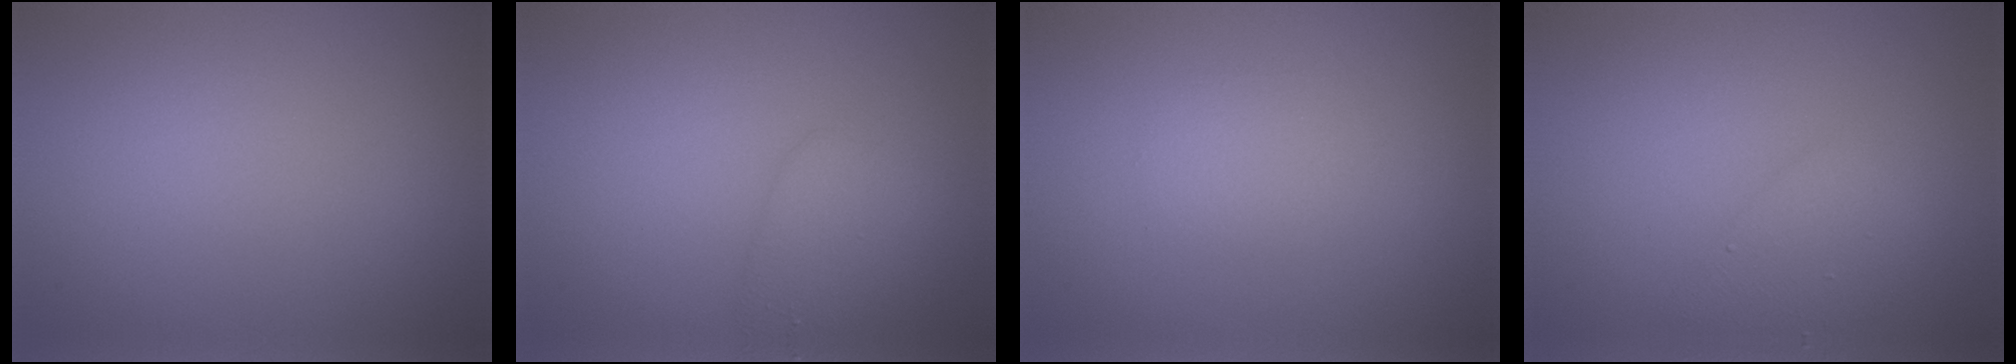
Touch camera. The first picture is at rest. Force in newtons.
{"total": 2.4, "press": 2.4, "slide": 0.1}
{"total": 1.2, "press": 1.2, "slide": 0.0}
{"total": 2.1, "press": 2.1, "slide": 0.2}